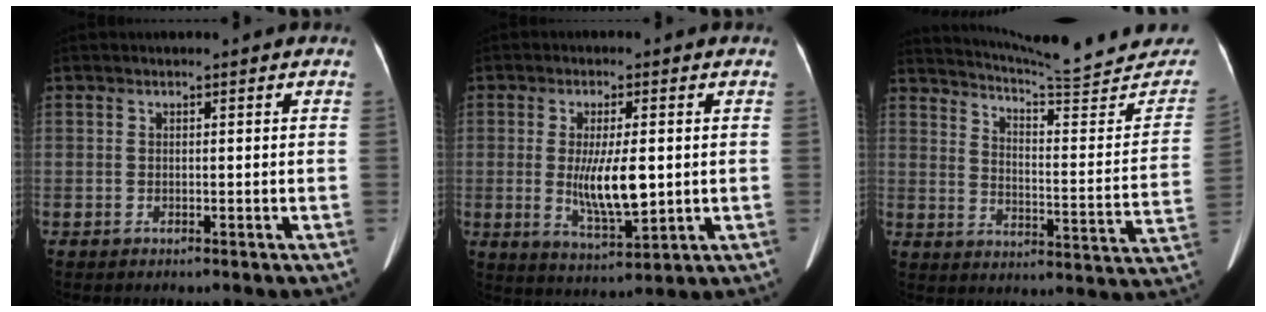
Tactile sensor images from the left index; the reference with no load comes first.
{"total": 8.3, "force": [-0.2, 2.1, 8.0], "torque": [-0.153, -0.020, 0.001]}
{"total": 22.3, "force": [21.1, 0.8, 7.2], "torque": [-0.101, -0.089, 0.266]}